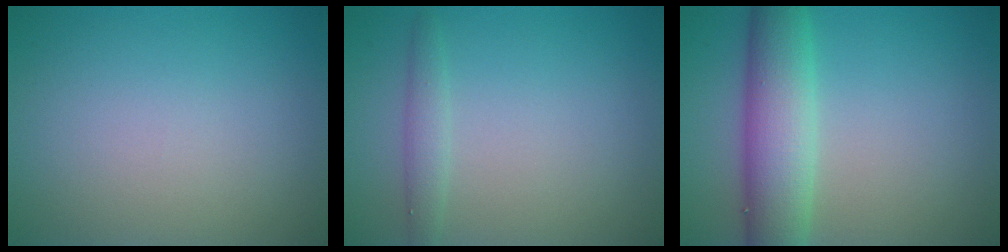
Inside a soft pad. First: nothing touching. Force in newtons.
{"total": 1.5, "press": 1.5, "slide": 0.0}
{"total": 6.4, "press": 6.4, "slide": 0.2}